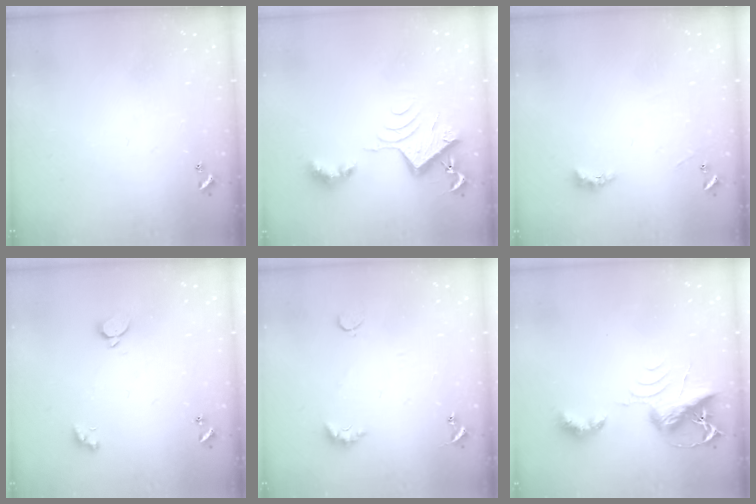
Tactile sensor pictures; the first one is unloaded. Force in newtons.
{"total": 7.7, "press": 7.6, "slide": 1.0}
{"total": 2.1, "press": 2.0, "slide": 0.6}
{"total": 2.1, "press": 1.9, "slide": 0.9}
{"total": 3.6, "press": 3.6, "slide": 0.6}
{"total": 7.3, "press": 7.2, "slide": 0.5}